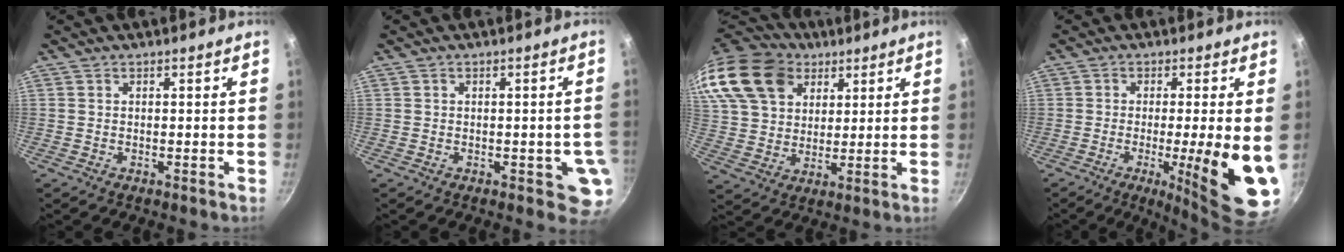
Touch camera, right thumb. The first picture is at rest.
{"total": 5.3, "force": [-1.0, 2.6, 4.4], "torque": [-0.024, 0.001, -0.012]}
{"total": 22.0, "force": [12.1, 15.3, 10.1], "torque": [-0.217, 0.005, 0.229]}
{"total": 14.8, "force": [-2.6, 2.2, 14.4], "torque": [-0.195, -0.016, -0.034]}